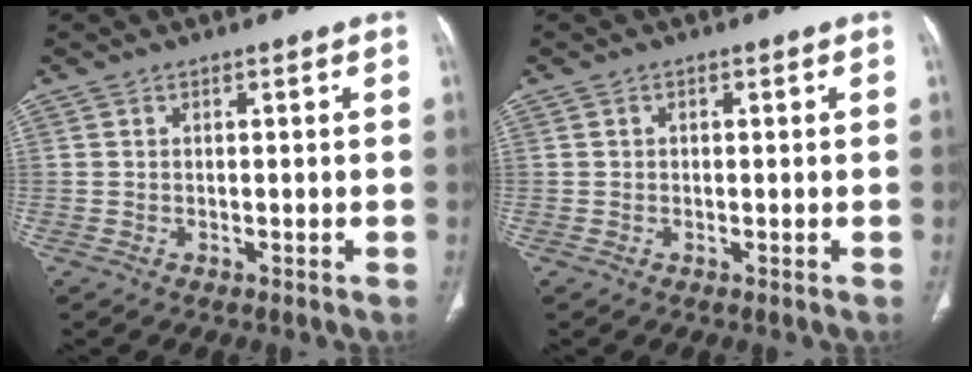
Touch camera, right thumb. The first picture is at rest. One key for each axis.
{"total": 0.0}